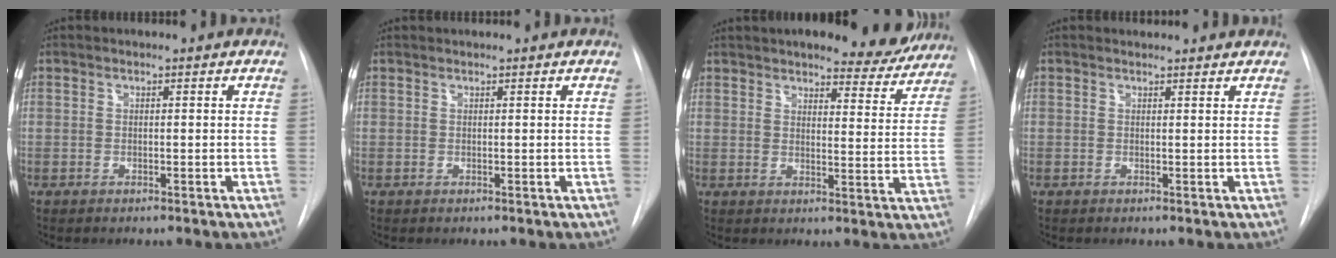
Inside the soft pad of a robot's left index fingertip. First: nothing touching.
{"total": 0.0}
{"total": 9.8, "force": [8.7, 2.5, 3.8], "torque": [-0.033, -0.019, 0.100]}
{"total": 2.8, "force": [2.7, 0.7, 0.3], "torque": [-0.010, 0.014, 0.028]}